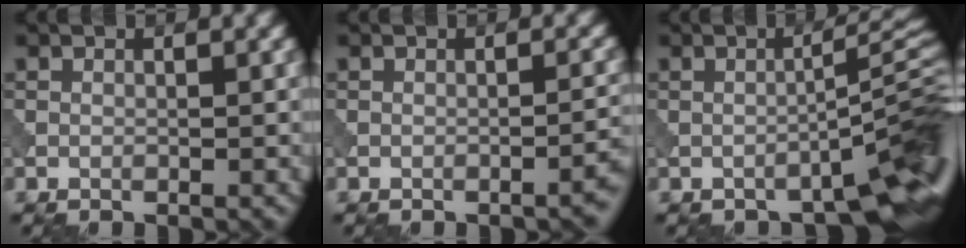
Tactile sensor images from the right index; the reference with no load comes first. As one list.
[{"total": 1.9, "force": [-1.1, 0.5, 1.5], "torque": [-0.013, 0.010, -0.018]}, {"total": 6.4, "force": [-3.7, 1.1, 5.1], "torque": [-0.057, 0.014, -0.059]}]